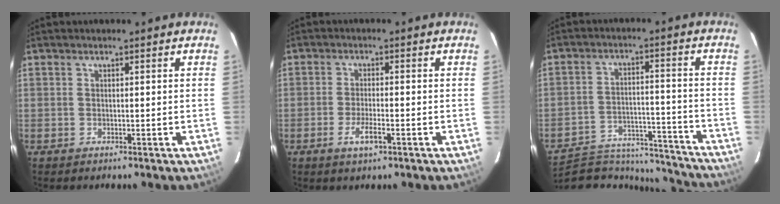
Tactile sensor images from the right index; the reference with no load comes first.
{"total": 3.8, "force": [-2.0, 0.8, 3.1], "torque": [-0.069, -0.006, -0.037]}
{"total": 20.0, "force": [-18.8, 5.6, 4.2], "torque": [-0.093, 0.026, -0.253]}